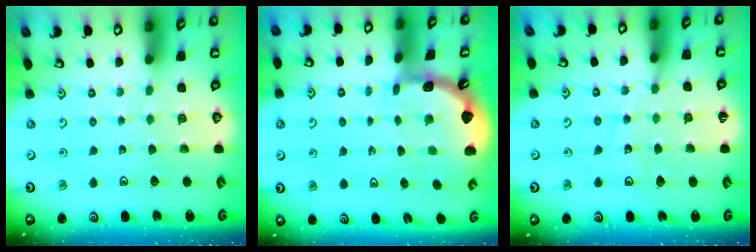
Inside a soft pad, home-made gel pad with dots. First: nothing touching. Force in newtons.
{"total": 1.7, "press": 1.7, "slide": 0.1}
{"total": 9.3, "press": 8.9, "slide": 2.8}